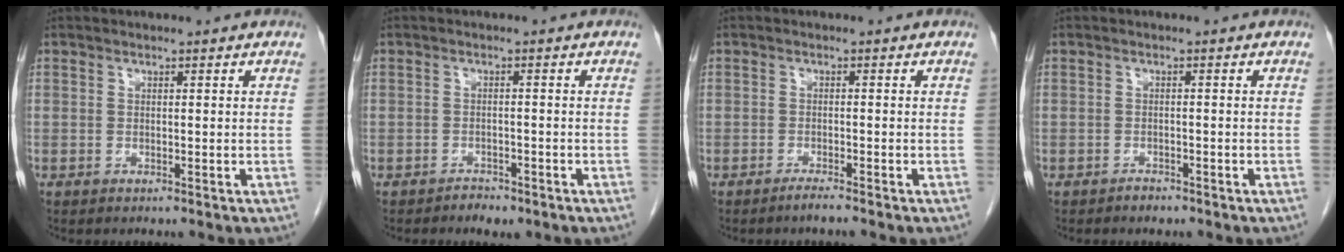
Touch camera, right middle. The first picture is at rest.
{"total": 2.2, "force": [-1.7, 1.0, 0.8], "torque": [-0.017, 0.002, -0.020]}
{"total": 1.6, "force": [-1.4, -0.2, 0.8], "torque": [-0.020, -0.003, -0.027]}
{"total": 1.2, "force": [-1.0, 0.4, 0.3], "torque": [-0.009, 0.001, -0.015]}